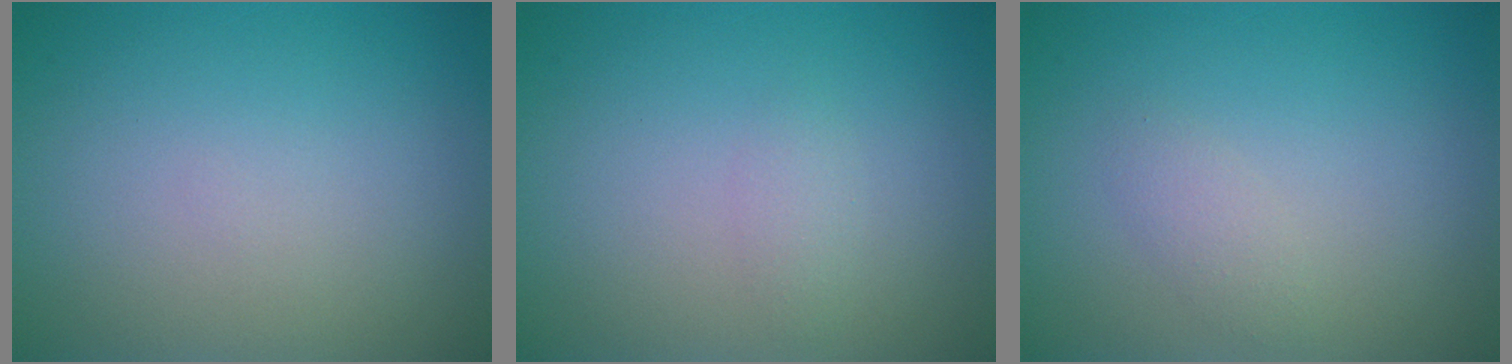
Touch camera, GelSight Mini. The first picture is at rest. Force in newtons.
{"total": 0.9, "press": 0.9, "slide": 0.0}
{"total": 1.1, "press": 1.1, "slide": 0.0}